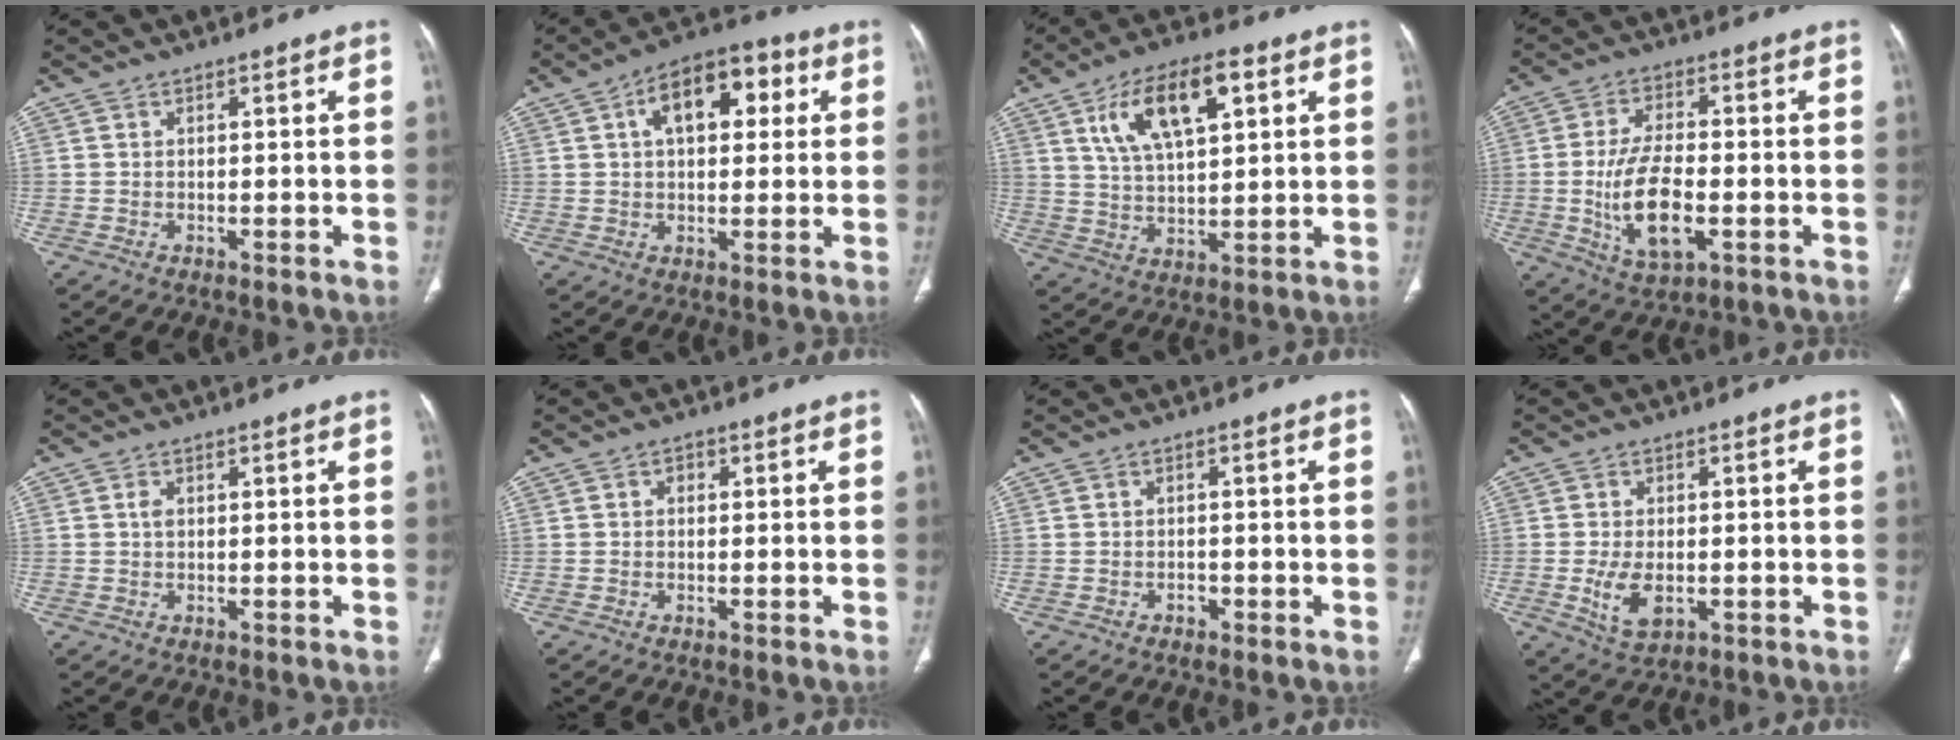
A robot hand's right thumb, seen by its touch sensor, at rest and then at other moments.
{"total": 12.5, "force": [3.7, 7.0, 9.6], "torque": [-0.120, 0.022, 0.051]}
{"total": 13.9, "force": [5.7, 6.1, 11.1], "torque": [-0.178, -0.005, 0.101]}
{"total": 12.0, "force": [-2.4, 5.3, 10.5], "torque": [-0.199, 0.003, -0.040]}
{"total": 1.1, "force": [0.2, 0.7, 0.9], "torque": [-0.017, 0.002, 0.004]}
{"total": 1.1, "force": [0.1, 0.9, 0.6], "torque": [-0.002, 0.004, -0.003]}
{"total": 1.5, "force": [-0.7, 1.1, 0.7], "torque": [-0.006, 0.007, -0.013]}
{"total": 6.2, "force": [-1.2, 3.5, 5.0], "torque": [-0.096, -0.007, -0.014]}